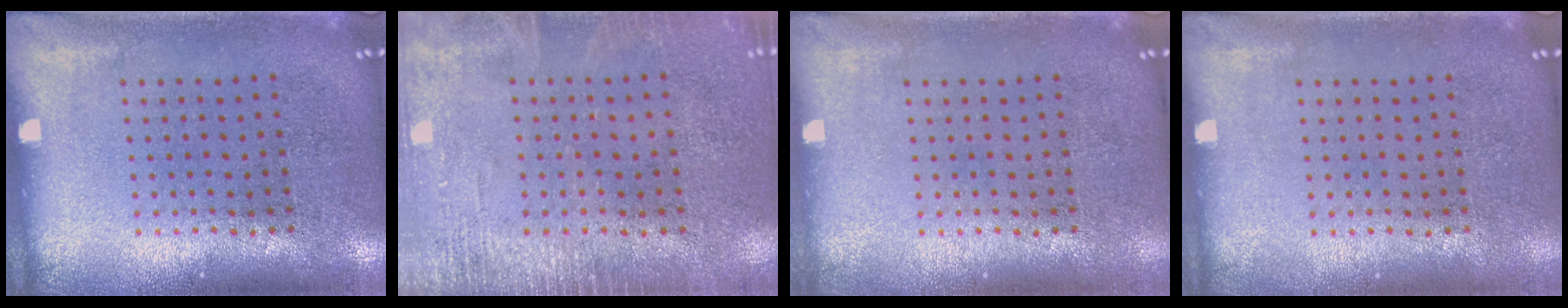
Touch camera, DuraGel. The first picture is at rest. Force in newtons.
{"total": 2.2, "press": 2.2, "slide": 0.3}
{"total": 0.0}
{"total": 0.0}